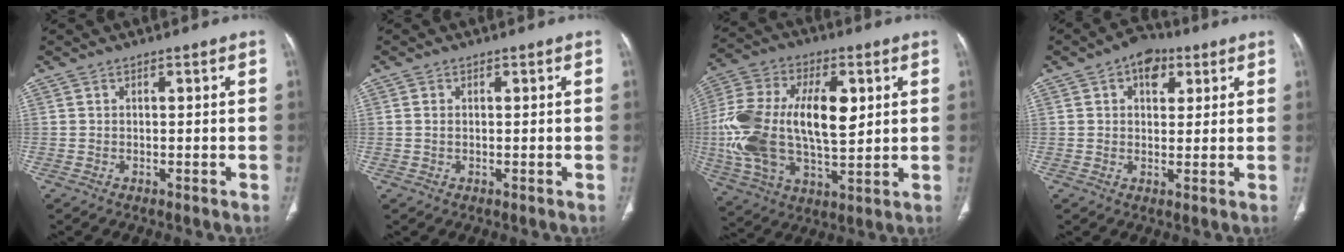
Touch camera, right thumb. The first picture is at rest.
{"total": 1.0, "force": [0.1, 0.7, 0.8], "torque": [-0.017, 0.002, 0.003]}
{"total": 23.3, "force": [2.5, 12.1, 19.7], "torque": [-0.393, 0.002, 0.043]}
{"total": 6.9, "force": [3.0, 4.7, 4.1], "torque": [-0.021, 0.001, 0.039]}